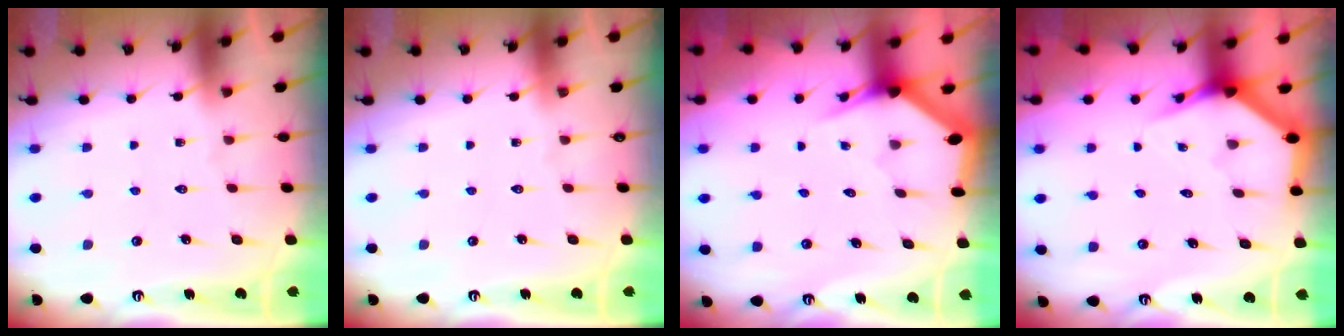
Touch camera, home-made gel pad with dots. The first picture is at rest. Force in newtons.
{"total": 0.0}
{"total": 3.0, "press": 3.0, "slide": 0.0}
{"total": 3.9, "press": 3.9, "slide": 0.2}